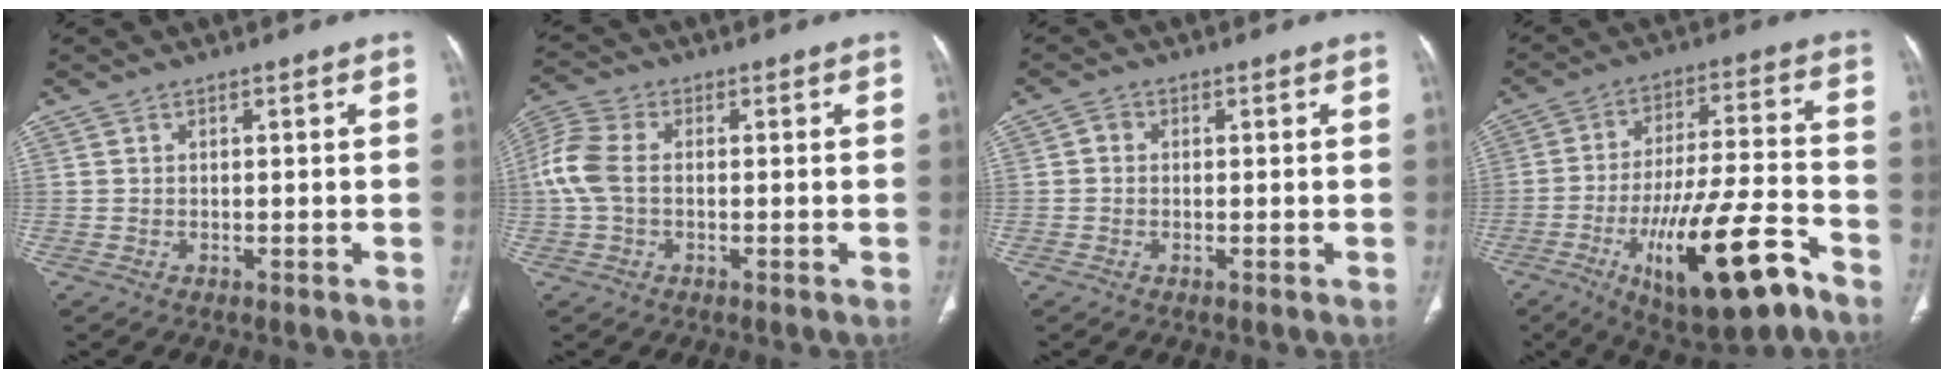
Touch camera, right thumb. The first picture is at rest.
{"total": 7.5, "force": [0.0, 4.8, 5.8], "torque": [-0.147, 0.021, -0.005]}
{"total": 1.4, "force": [0.0, 1.2, 0.7], "torque": [-0.006, 0.003, -0.005]}
{"total": 21.0, "force": [-10.5, 6.2, 17.1], "torque": [-0.290, 0.046, -0.162]}